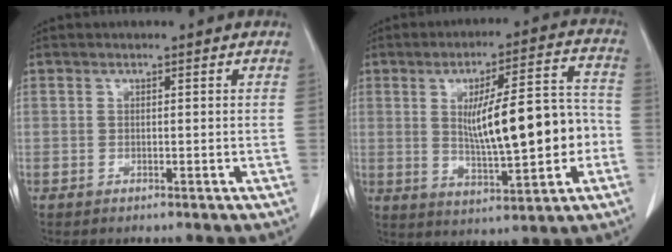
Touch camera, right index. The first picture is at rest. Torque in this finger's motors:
{"motor_torque": [0.70, -0.01, 0.63, 0.11]}